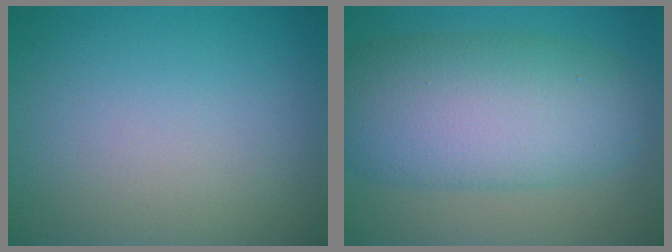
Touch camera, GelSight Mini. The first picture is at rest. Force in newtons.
{"total": 10.1, "press": 10.1, "slide": 0.3}